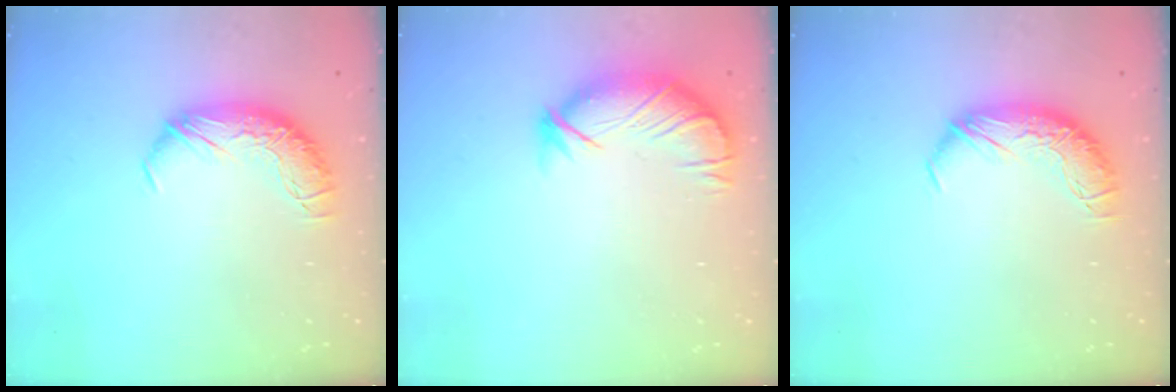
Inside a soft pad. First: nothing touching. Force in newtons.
{"total": 3.9, "press": 3.3, "slide": 2.0}
{"total": 0.0}